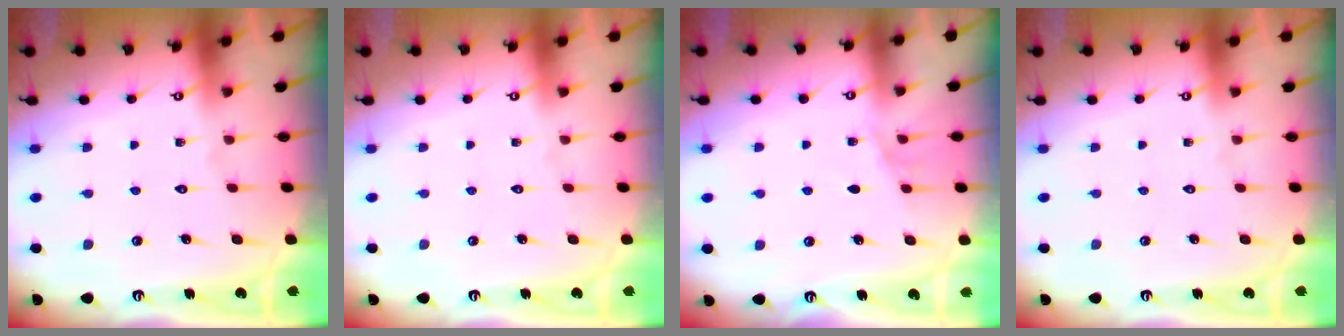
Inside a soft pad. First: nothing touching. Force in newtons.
{"total": 0.0}
{"total": 5.2, "press": 4.5, "slide": 2.6}
{"total": 0.0}